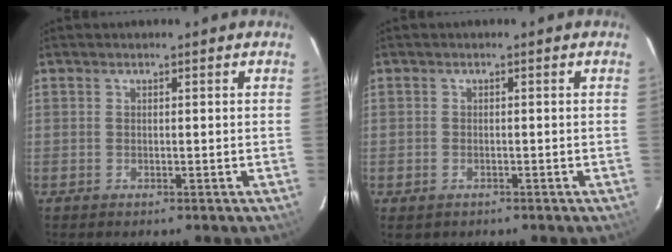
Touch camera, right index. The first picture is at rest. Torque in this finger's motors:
{"motor_torque": [0.09, -0.23, -0.05, -0.04]}